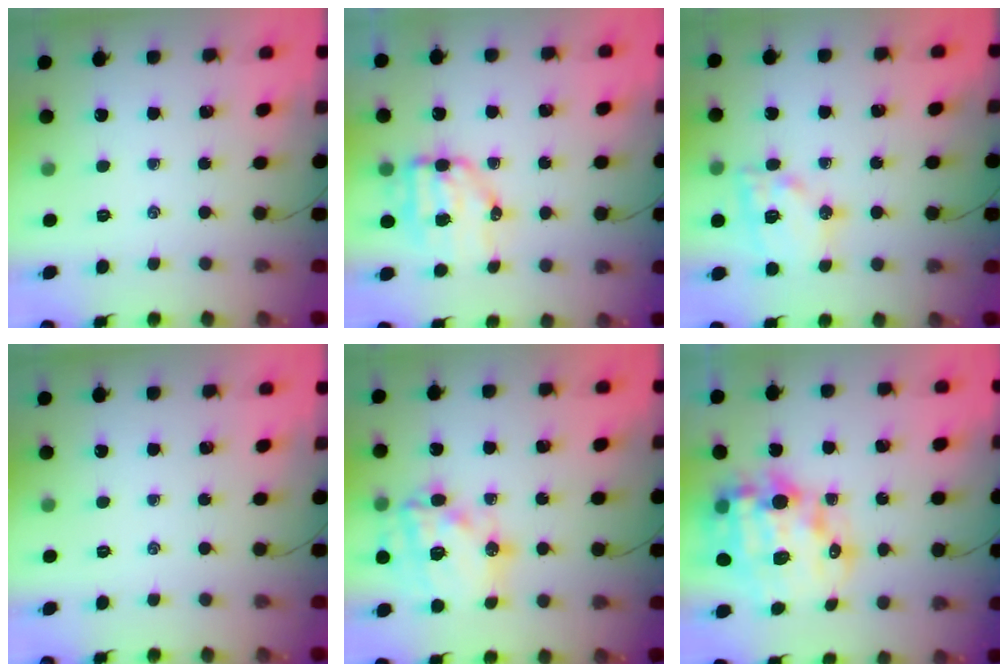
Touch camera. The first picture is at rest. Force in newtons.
{"total": 7.7, "press": 7.6, "slide": 1.6}
{"total": 14.2, "press": 14.0, "slide": 1.9}
{"total": 0.0}
{"total": 20.6, "press": 20.3, "slide": 3.9}
{"total": 19.2, "press": 18.8, "slide": 4.1}